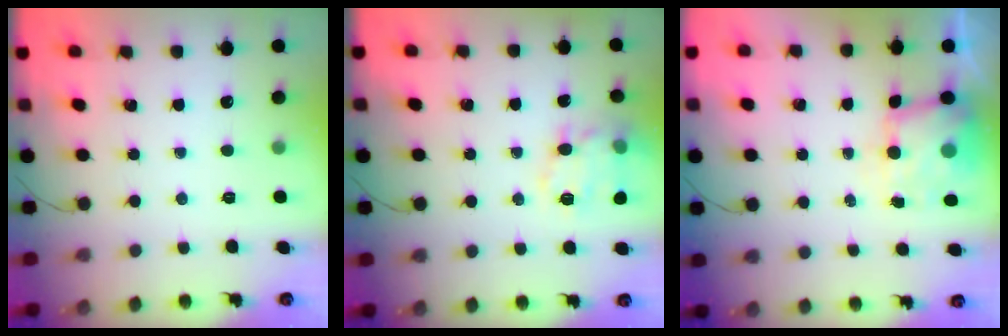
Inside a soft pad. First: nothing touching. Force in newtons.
{"total": 15.6, "press": 15.6, "slide": 1.1}
{"total": 7.7, "press": 7.4, "slide": 1.8}